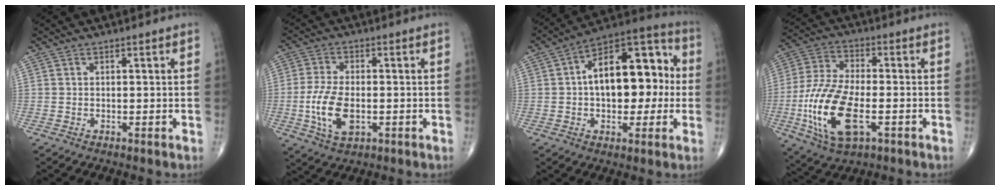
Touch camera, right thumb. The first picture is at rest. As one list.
[{"total": 9.5, "force": [-1.9, 5.0, 7.8], "torque": [-0.156, 0.001, -0.032]}, {"total": 19.3, "force": [1.0, 10.8, 16.0], "torque": [-0.208, 0.042, 0.008]}, {"total": 17.3, "force": [-4.6, 8.1, 14.6], "torque": [-0.306, 0.010, -0.078]}]